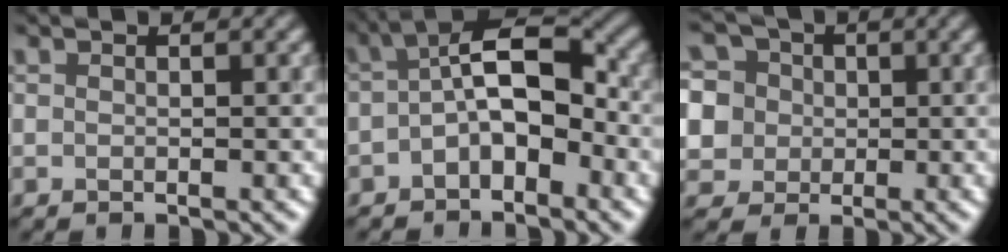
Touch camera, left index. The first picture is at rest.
{"total": 6.1, "force": [-1.0, 2.9, 5.3], "torque": [-0.086, 0.018, -0.028]}
{"total": 9.6, "force": [3.0, 8.1, 4.1], "torque": [-0.090, 0.033, 0.026]}